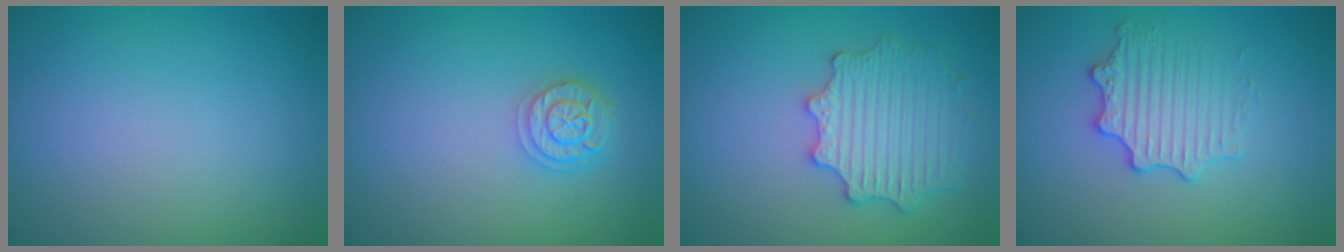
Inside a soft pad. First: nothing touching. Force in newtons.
{"total": 2.5, "press": 2.1, "slide": 1.3}
{"total": 4.1, "press": 4.0, "slide": 1.0}
{"total": 2.9, "press": 2.8, "slide": 0.7}